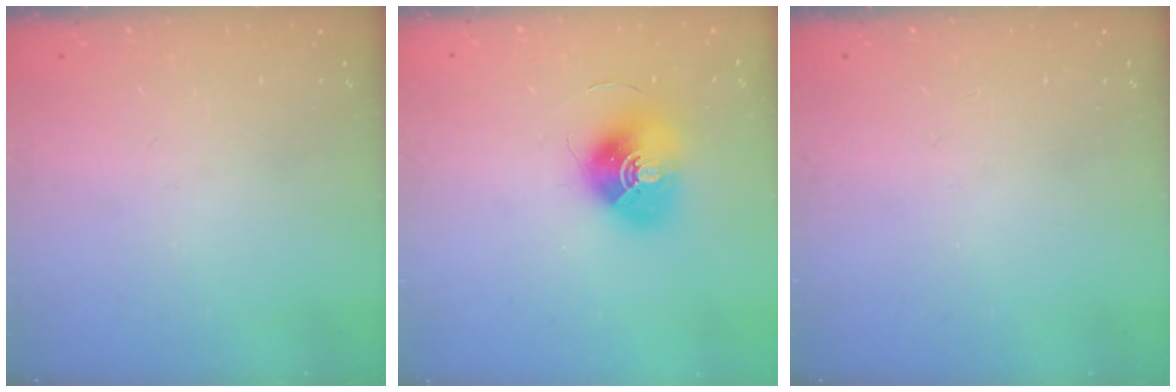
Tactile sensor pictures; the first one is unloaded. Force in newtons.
{"total": 14.4, "press": 14.4, "slide": 0.5}
{"total": 0.0}